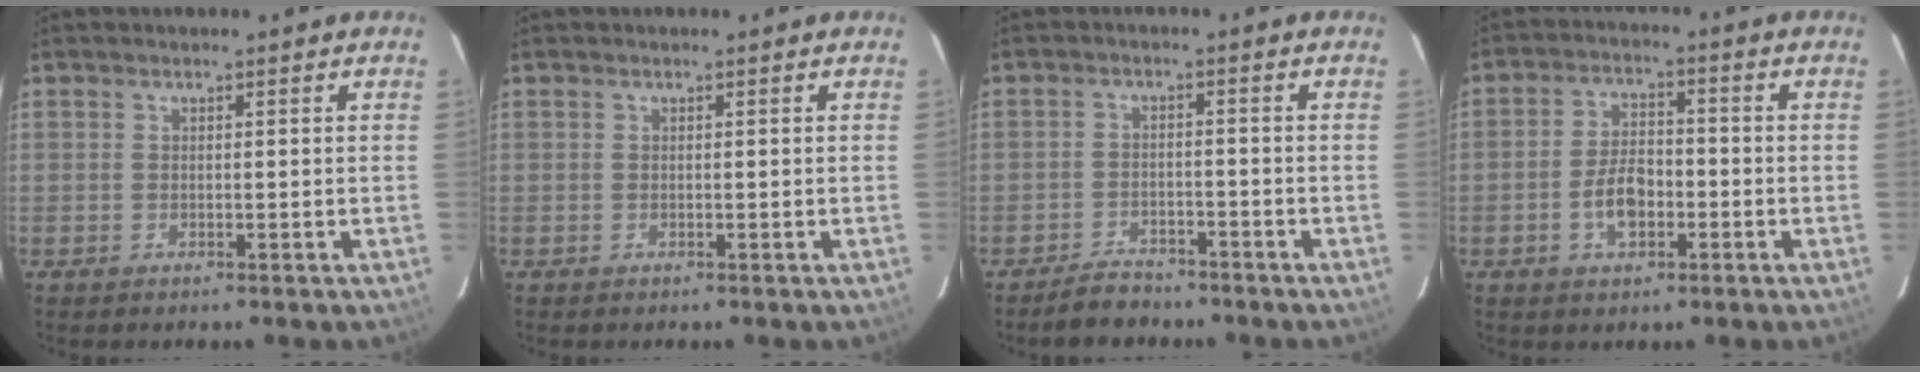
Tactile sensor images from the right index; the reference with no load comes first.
{"total": 0.0}
{"total": 5.1, "force": [-4.4, 2.4, 1.1], "torque": [-0.038, 0.010, -0.067]}
{"total": 6.7, "force": [-2.4, 3.8, 5.0], "torque": [-0.099, 0.011, -0.036]}